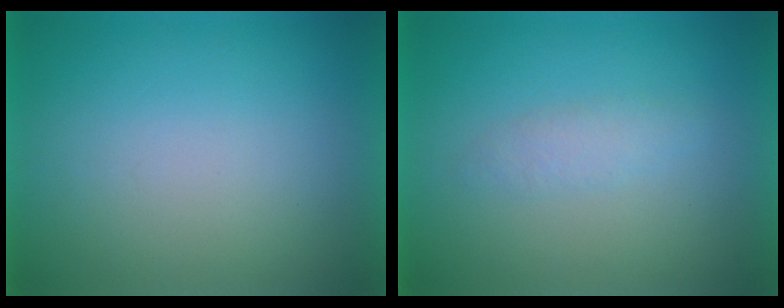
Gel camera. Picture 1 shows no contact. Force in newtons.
{"total": 1.9}